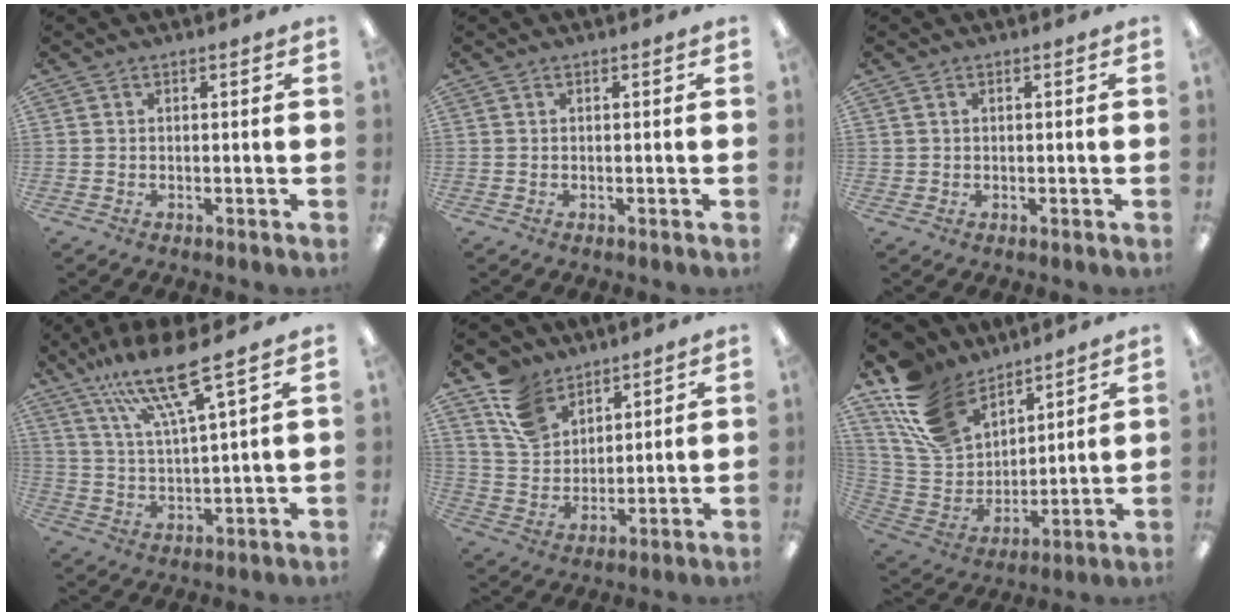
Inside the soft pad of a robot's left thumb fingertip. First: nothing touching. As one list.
[{"total": 0.0}, {"total": 0.9, "force": [0.4, 0.8, 0.2], "torque": [-0.004, 0.004, 0.008]}, {"total": 14.2, "force": [10.0, 1.9, 9.9], "torque": [-0.198, -0.044, 0.170]}, {"total": 10.8, "force": [7.9, 6.6, 3.4], "torque": [-0.085, -0.034, 0.156]}, {"total": 16.5, "force": [11.4, 9.9, 6.8], "torque": [-0.171, -0.055, 0.223]}]